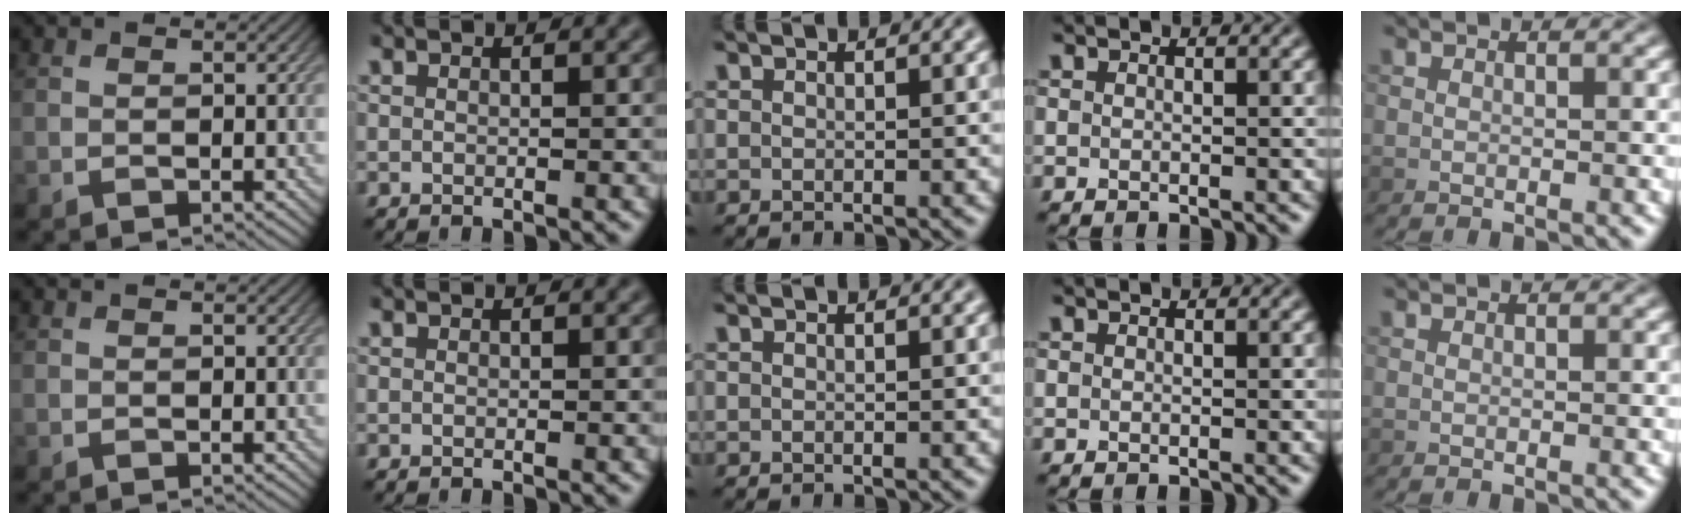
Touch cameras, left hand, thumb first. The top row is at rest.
{}